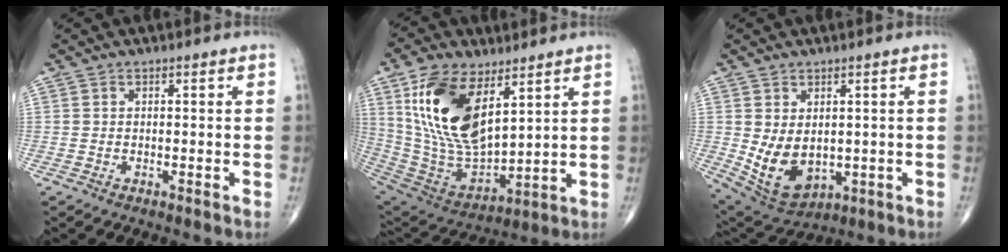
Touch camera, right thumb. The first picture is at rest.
{"total": 20.7, "force": [8.1, 10.5, 15.9], "torque": [-0.292, -0.035, 0.167]}
{"total": 9.9, "force": [-0.4, 6.6, 7.3], "torque": [-0.113, -0.011, 0.022]}